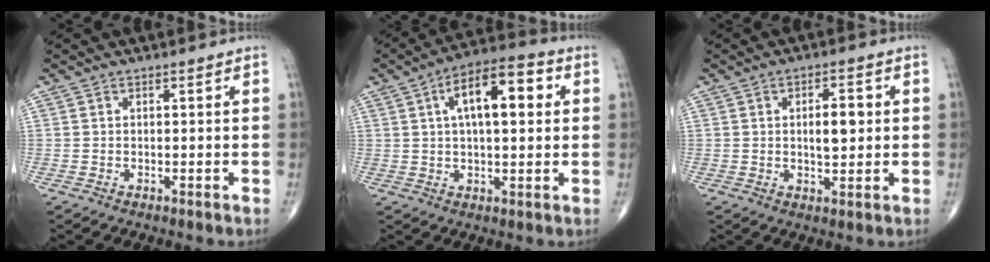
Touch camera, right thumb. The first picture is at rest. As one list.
[{"total": 13.2, "force": [3.4, 5.5, 11.5], "torque": [-0.167, 0.018, 0.046]}, {"total": 5.7, "force": [0.7, 2.4, 5.1], "torque": [-0.068, -0.004, 0.011]}]